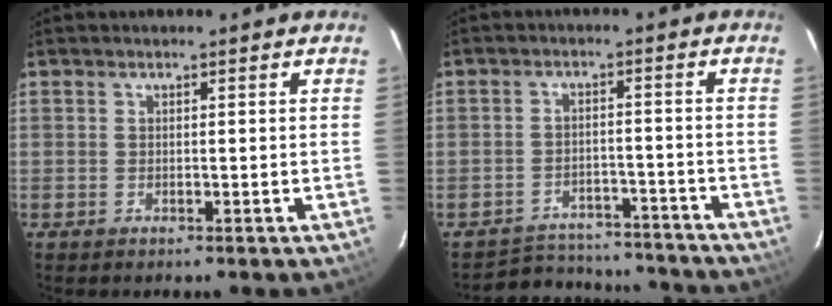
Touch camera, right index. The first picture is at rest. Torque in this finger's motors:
{"motor_torque": [-0.46, -0.01, -1.01, -0.21]}